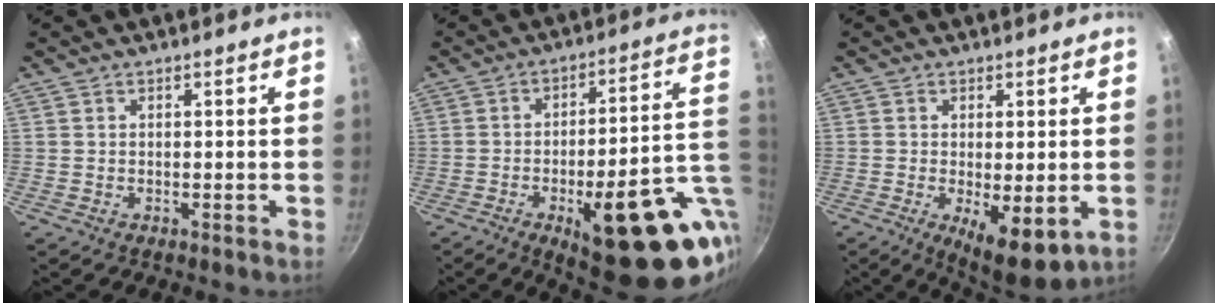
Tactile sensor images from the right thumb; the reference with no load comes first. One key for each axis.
{"total": 25.9, "fx": -7.7, "fy": 9.0, "fz": 23.1, "tx": -0.262, "ty": 0.013, "tz": -0.093}
{"total": 8.8, "fx": -2.0, "fy": 3.1, "fz": 8.0, "tx": -0.111, "ty": -0.011, "tz": -0.016}